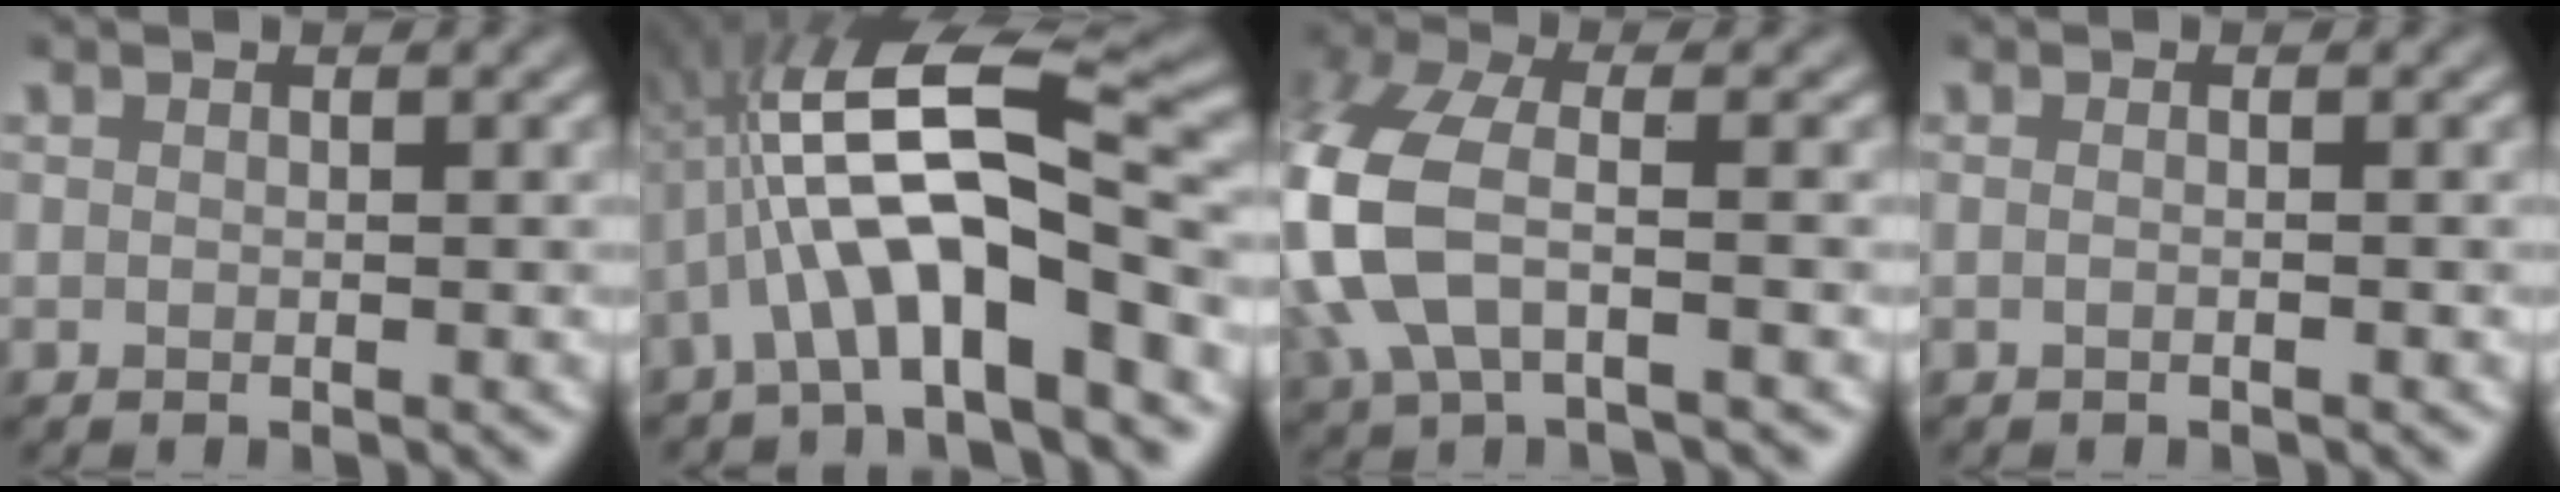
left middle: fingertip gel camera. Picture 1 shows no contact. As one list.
[{"total": 10.5, "force": [-2.6, 2.9, 9.8], "torque": [-0.171, 0.030, -0.050]}, {"total": 8.3, "force": [-1.2, 4.4, 7.0], "torque": [-0.183, 0.004, -0.037]}, {"total": 1.0, "force": [0.0, 0.5, 0.9], "torque": [-0.006, -0.012, -0.010]}]